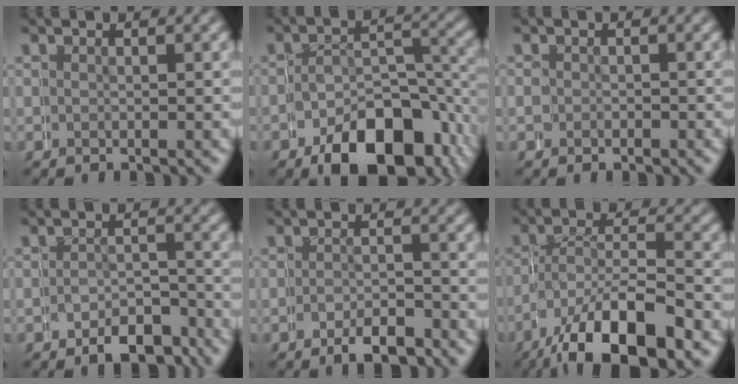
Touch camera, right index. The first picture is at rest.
{"total": 8.0, "force": [-5.2, 4.1, 4.6], "torque": [-0.059, -0.021, -0.073]}
{"total": 1.1, "force": [-0.1, 0.9, -0.6], "torque": [0.003, -0.002, -0.006]}
{"total": 4.8, "force": [-4.1, 2.2, 0.9], "torque": [0.002, -0.007, -0.069]}
{"total": 3.3, "force": [-2.8, 1.3, 1.2], "torque": [-0.005, 0.001, -0.055]}
{"total": 7.9, "force": [-4.7, 3.6, 5.2], "torque": [-0.093, -0.024, -0.060]}